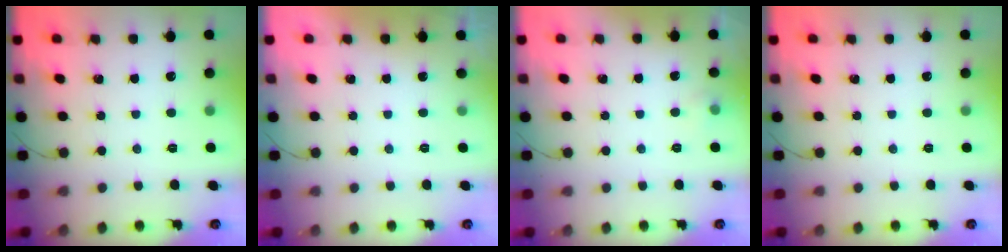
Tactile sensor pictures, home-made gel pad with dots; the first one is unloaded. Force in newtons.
{"total": 0.0}
{"total": 3.7, "press": 3.5, "slide": 1.4}
{"total": 0.0}